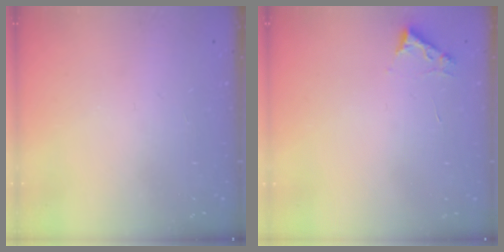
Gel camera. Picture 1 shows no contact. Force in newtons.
{"total": 2.7, "press": 2.7, "slide": 0.3}